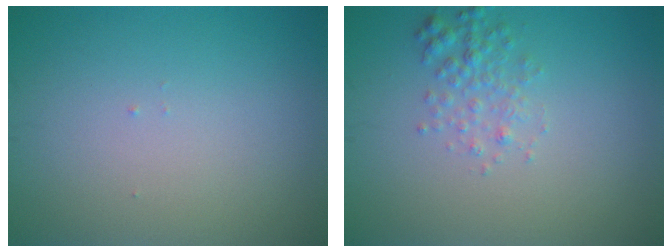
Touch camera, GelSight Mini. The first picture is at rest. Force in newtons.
{"total": 2.0, "press": 2.0, "slide": 0.1}